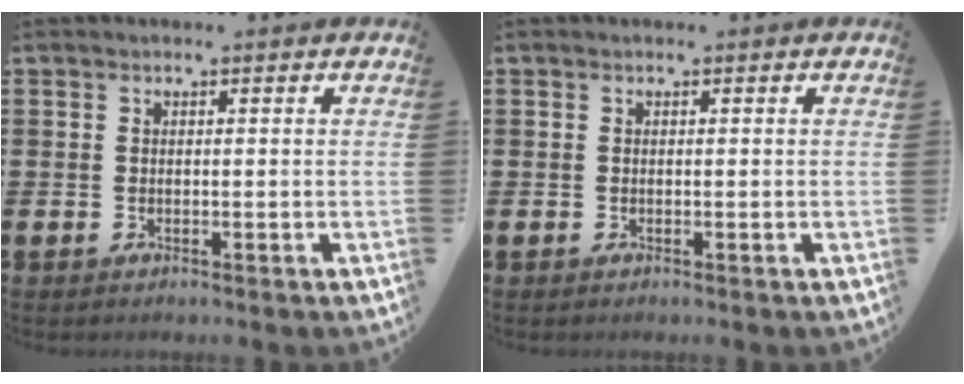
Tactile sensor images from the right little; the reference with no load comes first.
{"total": 0.0}